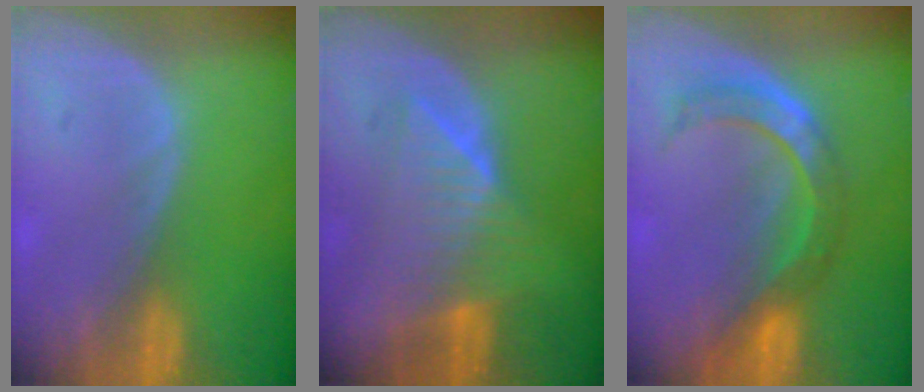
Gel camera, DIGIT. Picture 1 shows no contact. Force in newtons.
{"total": 6.9, "press": 6.8, "slide": 0.9}
{"total": 7.1, "press": 6.8, "slide": 2.0}